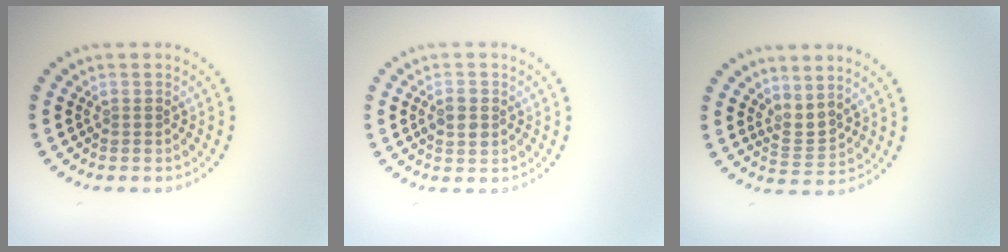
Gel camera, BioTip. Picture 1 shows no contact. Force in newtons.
{"total": 2.0, "press": 2.0, "slide": 0.0}
{"total": 1.9, "press": 1.4, "slide": 1.4}